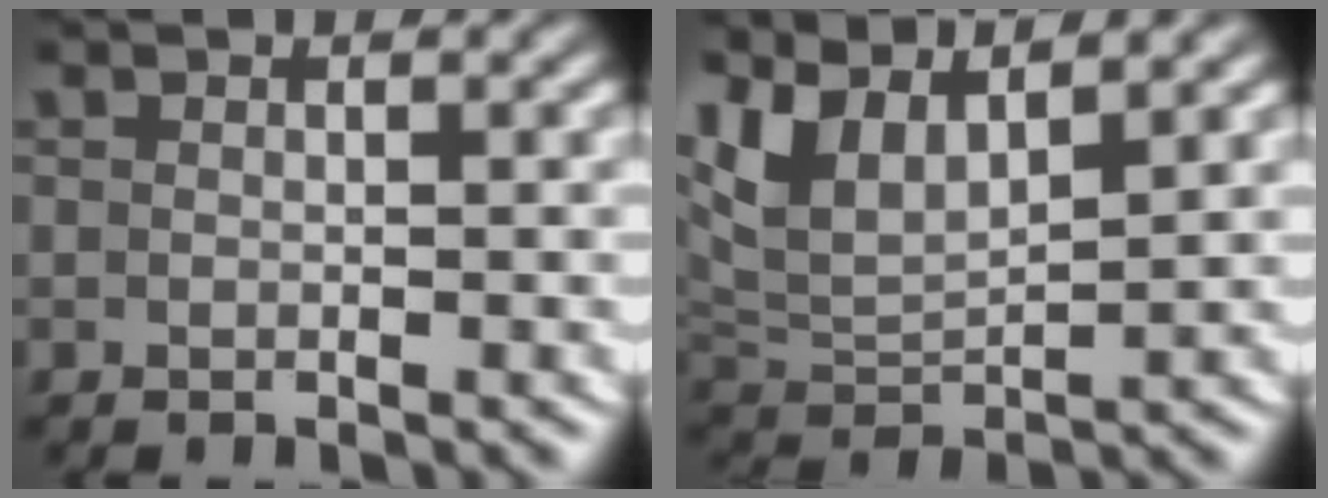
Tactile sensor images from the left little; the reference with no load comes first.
{"total": 8.1, "force": [2.9, 5.9, 4.8], "torque": [-0.135, -0.003, 0.050]}